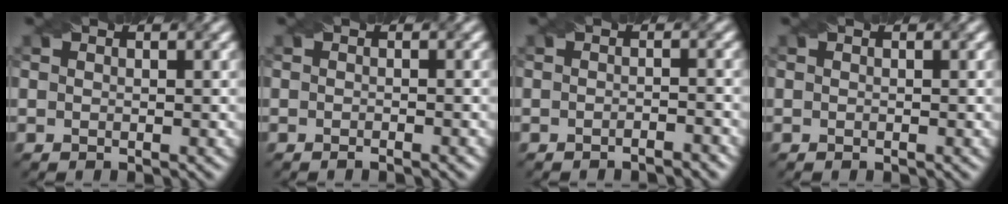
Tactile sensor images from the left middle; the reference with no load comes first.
{"total": 1.0, "force": [-0.7, 0.1, 0.7], "torque": [-0.009, -0.002, -0.013]}
{"total": 1.5, "force": [-1.2, 0.2, 0.8], "torque": [-0.008, 0.003, -0.020]}
{"total": 0.0}